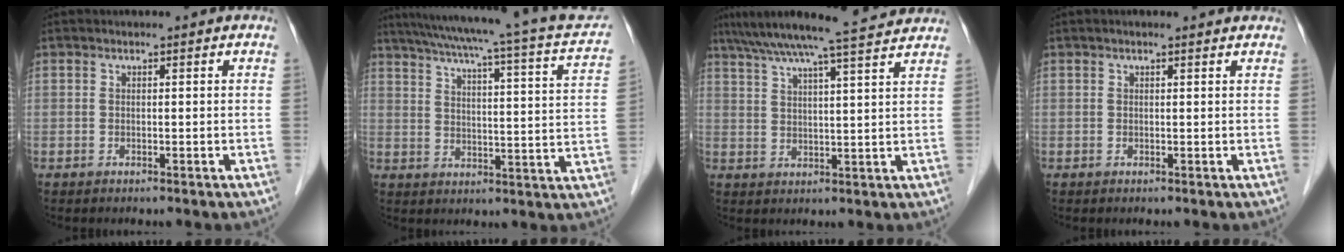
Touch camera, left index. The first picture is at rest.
{"total": 22.2, "force": [18.4, 0.5, 12.4], "torque": [-0.192, -0.021, 0.223]}
{"total": 15.2, "force": [13.5, -0.5, 7.0], "torque": [-0.126, 0.024, 0.191]}
{"total": 2.5, "force": [2.2, 0.4, 1.1], "torque": [-0.018, 0.020, 0.024]}